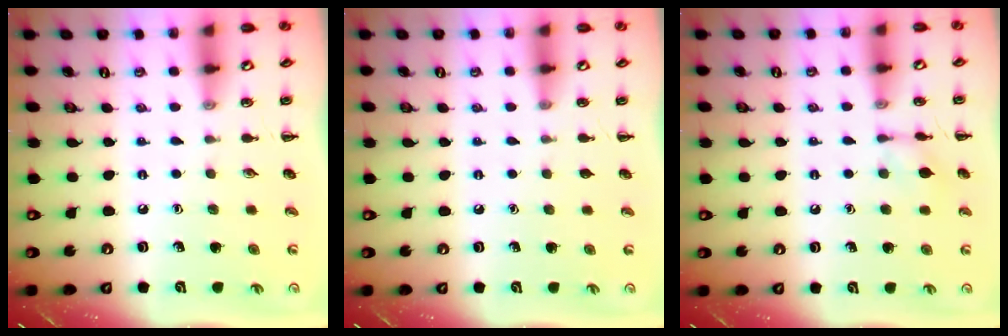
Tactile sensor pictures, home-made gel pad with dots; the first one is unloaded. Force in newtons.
{"total": 0.6, "press": 0.6, "slide": 0.1}
{"total": 6.2, "press": 6.1, "slide": 1.1}